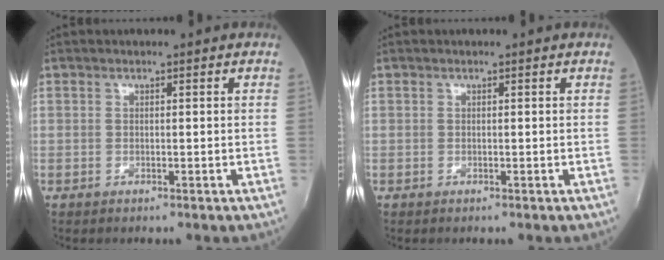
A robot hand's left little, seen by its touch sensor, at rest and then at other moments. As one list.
[{"total": 0.0}]